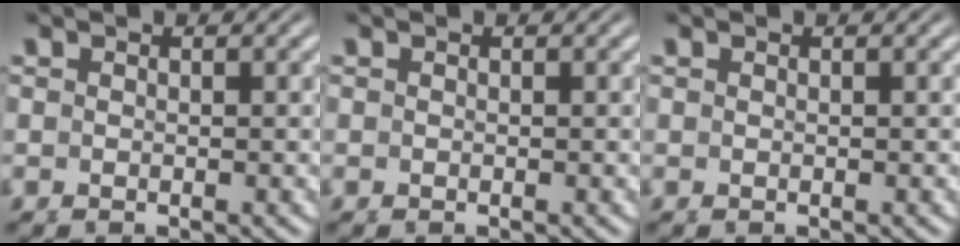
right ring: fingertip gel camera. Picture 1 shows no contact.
{"total": 0.0}
{"total": 0.0}